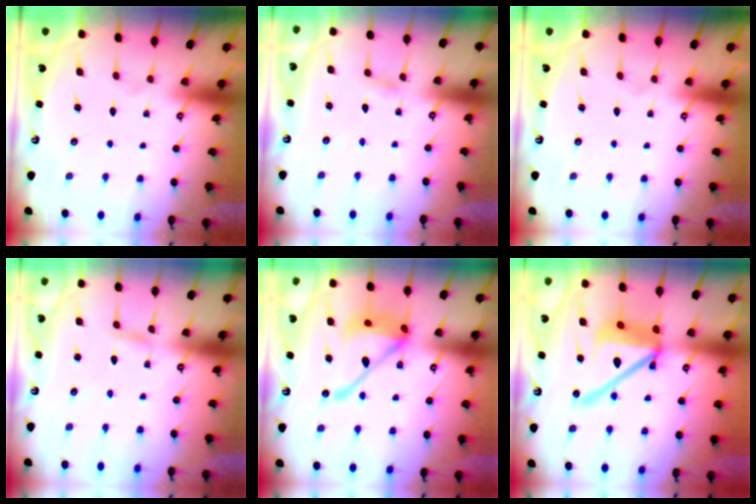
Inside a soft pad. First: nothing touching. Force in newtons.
{"total": 2.9, "press": 2.9, "slide": 0.4}
{"total": 0.0}
{"total": 2.4, "press": 2.4, "slide": 0.2}
{"total": 18.4, "press": 18.3, "slide": 1.9}
{"total": 16.6, "press": 16.5, "slide": 1.8}